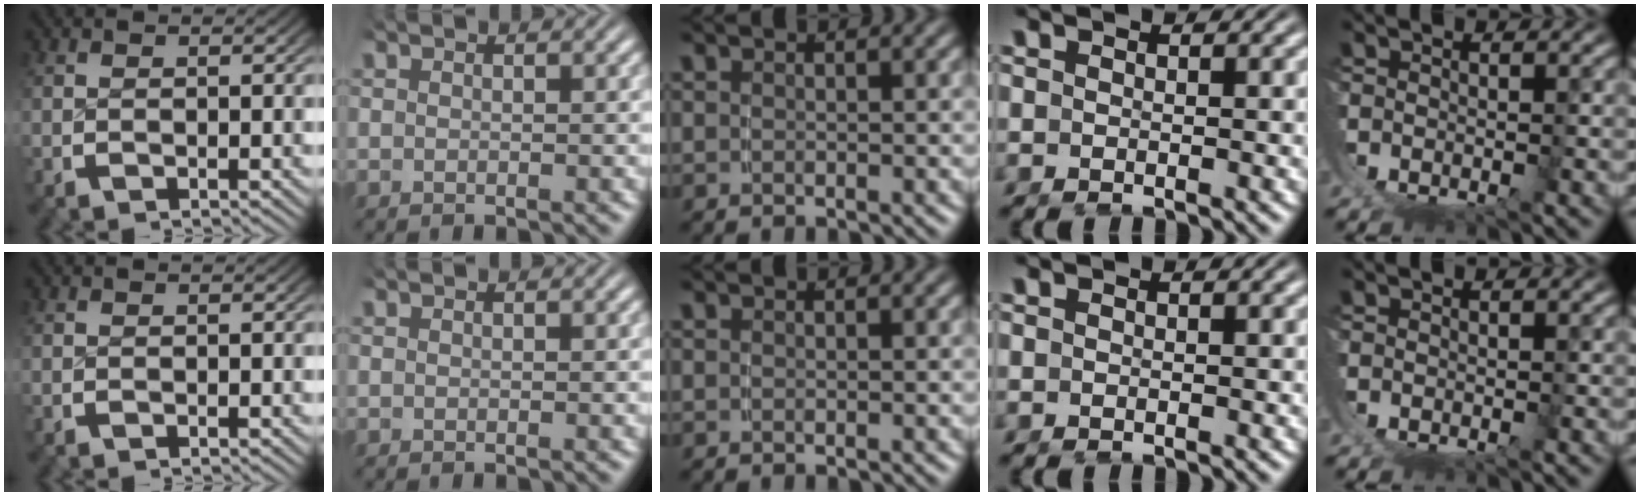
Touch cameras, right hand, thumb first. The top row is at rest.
{}